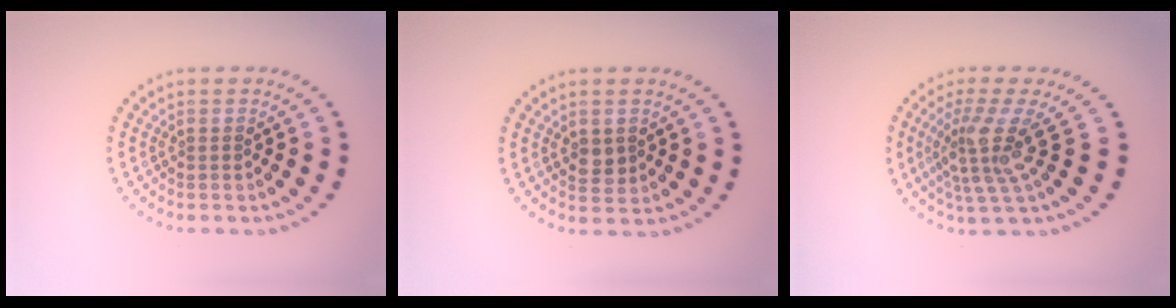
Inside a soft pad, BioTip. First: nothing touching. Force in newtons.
{"total": 1.9, "press": 1.9, "slide": 0.3}
{"total": 4.5, "press": 3.2, "slide": 3.1}